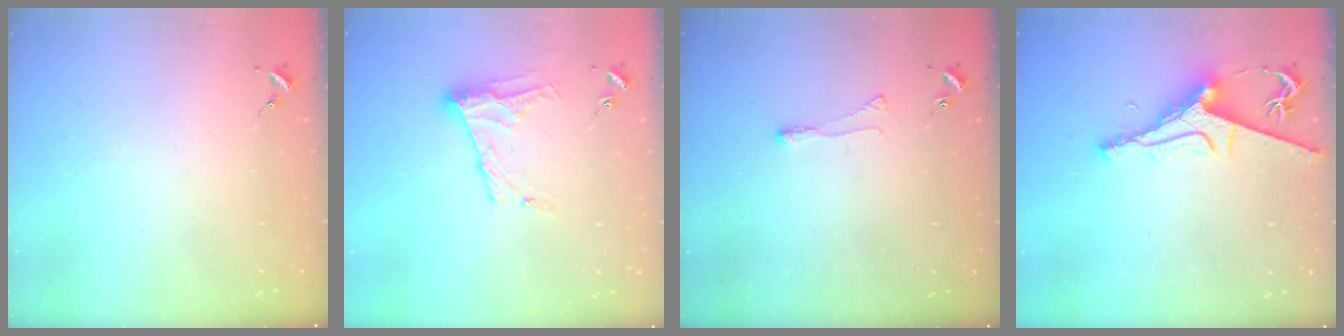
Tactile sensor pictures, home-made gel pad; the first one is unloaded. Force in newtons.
{"total": 12.2, "press": 12.2, "slide": 0.5}
{"total": 3.4, "press": 3.3, "slide": 0.5}
{"total": 8.6, "press": 8.6, "slide": 1.2}